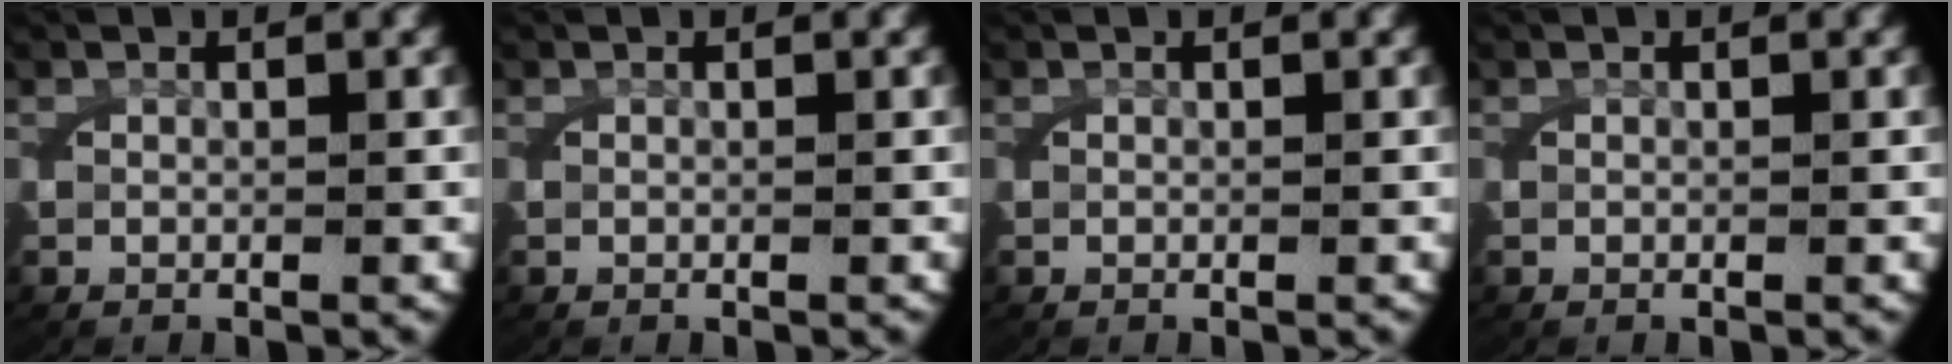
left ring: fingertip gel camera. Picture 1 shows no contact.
{"total": 0.0}
{"total": 0.0}
{"total": 0.0}